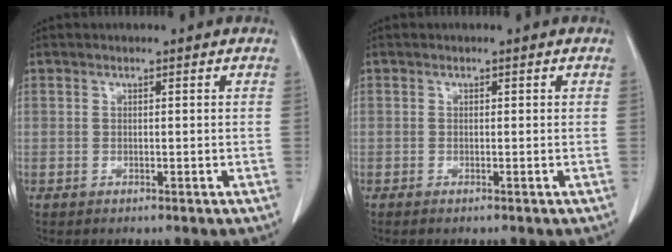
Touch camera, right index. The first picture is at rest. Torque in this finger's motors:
{"motor_torque": [-0.06, 0.09, -0.02, 0.01]}